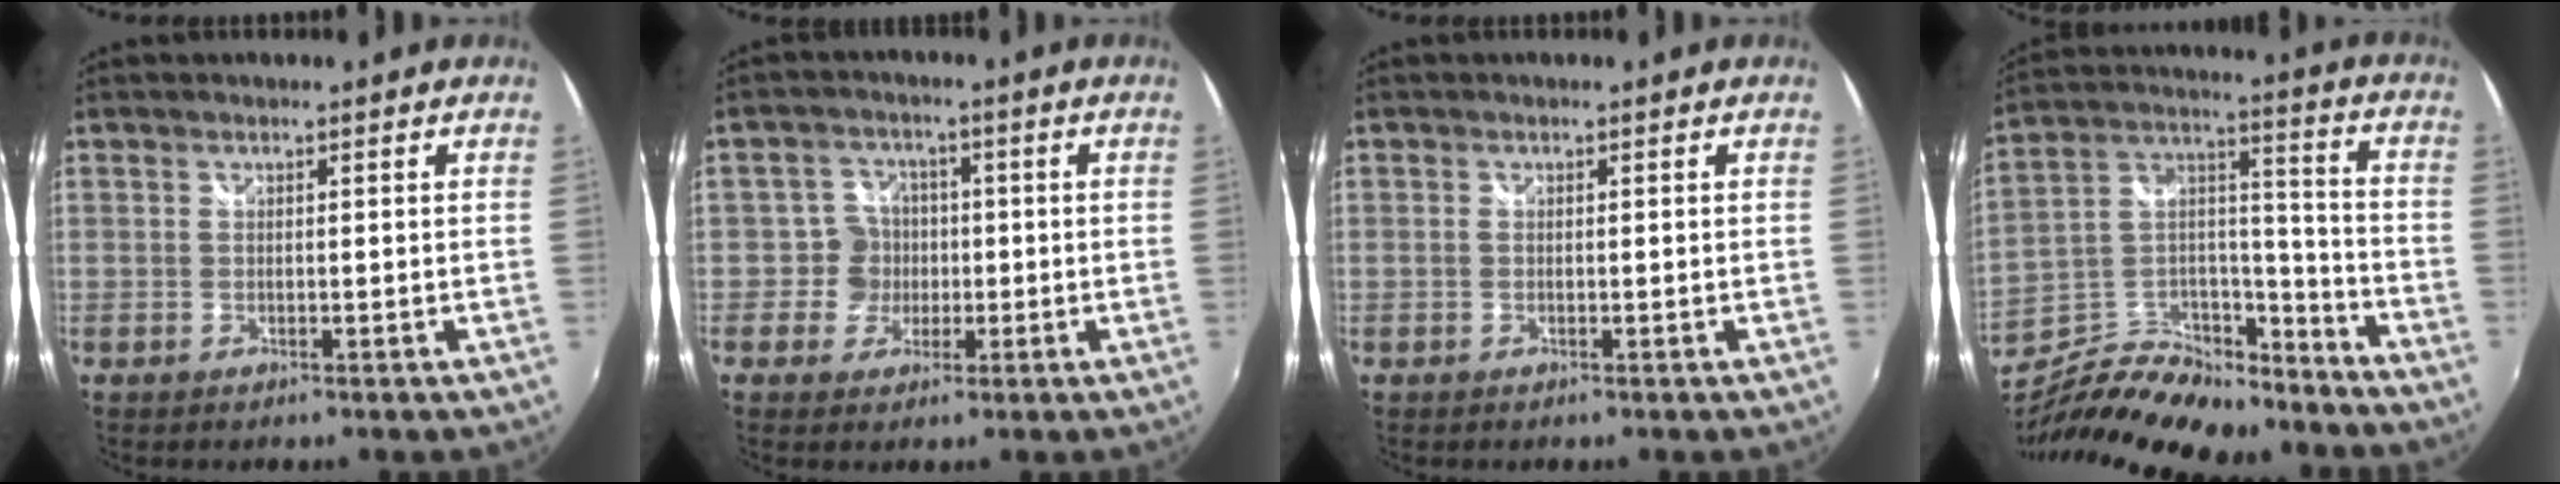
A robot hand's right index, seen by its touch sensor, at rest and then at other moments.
{"total": 4.7, "force": [-0.8, 4.7, 0.1], "torque": [0.007, 0.009, -0.021]}
{"total": 0.0}
{"total": 23.2, "force": [-18.3, 9.3, 10.7], "torque": [-0.216, 0.031, -0.284]}